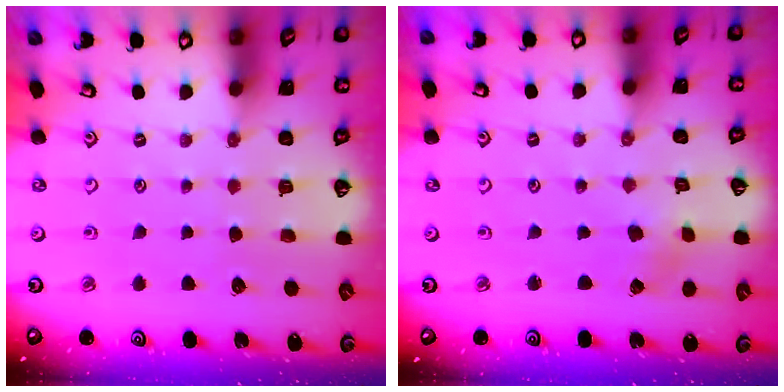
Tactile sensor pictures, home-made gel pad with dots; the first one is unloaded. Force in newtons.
{"total": 0.0}